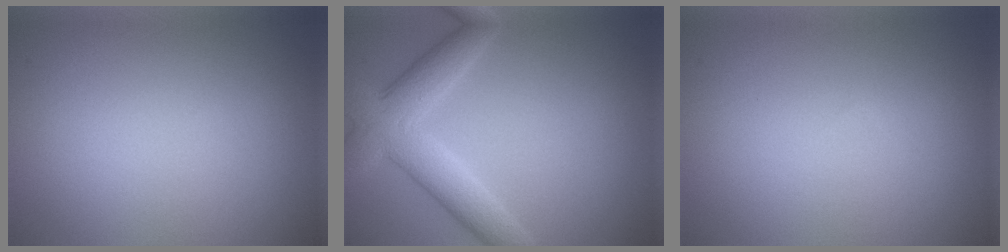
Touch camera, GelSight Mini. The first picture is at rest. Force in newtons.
{"total": 5.4, "press": 5.4, "slide": 0.2}
{"total": 0.0}